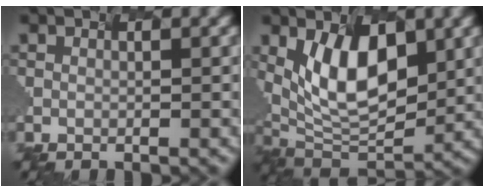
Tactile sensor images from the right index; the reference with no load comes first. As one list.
[{"total": 7.4, "force": [1.2, 3.8, 6.3], "torque": [-0.124, -0.007, 0.032]}]